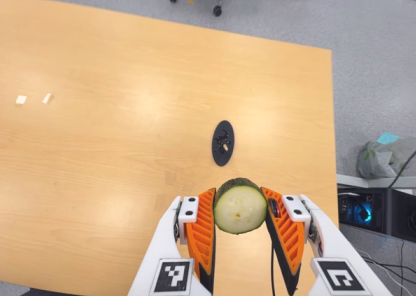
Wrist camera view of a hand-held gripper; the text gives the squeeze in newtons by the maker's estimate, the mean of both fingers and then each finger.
{"total": 9.2, "left": 8.5, "right": 9.8}